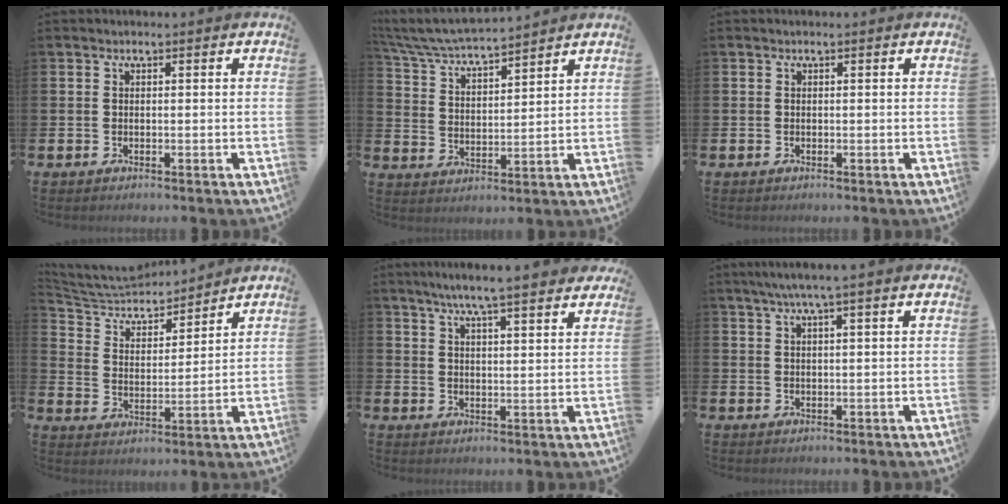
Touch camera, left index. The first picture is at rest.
{"total": 5.9, "force": [5.7, 0.5, 1.4], "torque": [-0.050, -0.041, 0.097]}
{"total": 0.0}
{"total": 6.9, "force": [6.6, 1.7, 1.3], "torque": [-0.060, -0.050, 0.111]}
{"total": 6.4, "force": [5.9, -0.1, 2.4], "torque": [-0.061, -0.026, 0.104]}
{"total": 3.8, "force": [2.9, -0.3, 2.4], "torque": [-0.059, 0.000, 0.053]}